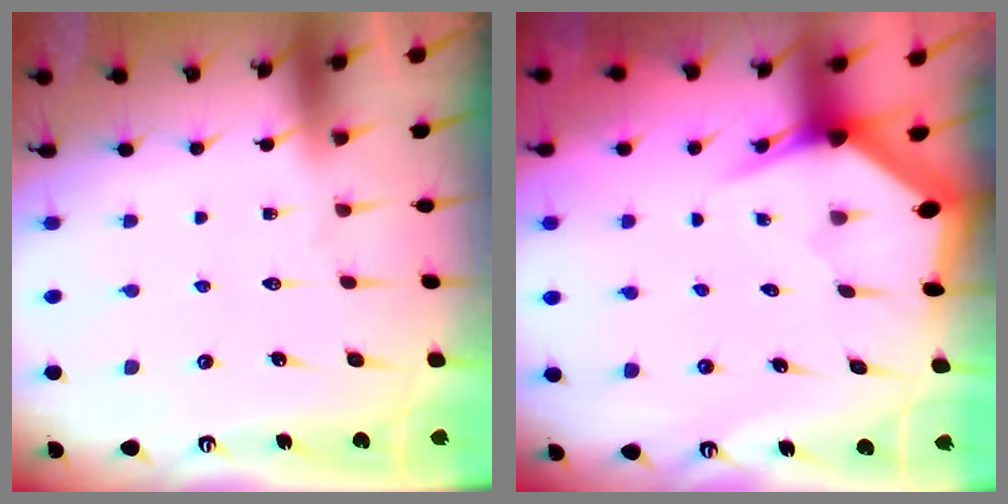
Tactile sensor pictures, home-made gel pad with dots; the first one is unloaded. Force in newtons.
{"total": 3.6, "press": 3.6, "slide": 0.2}